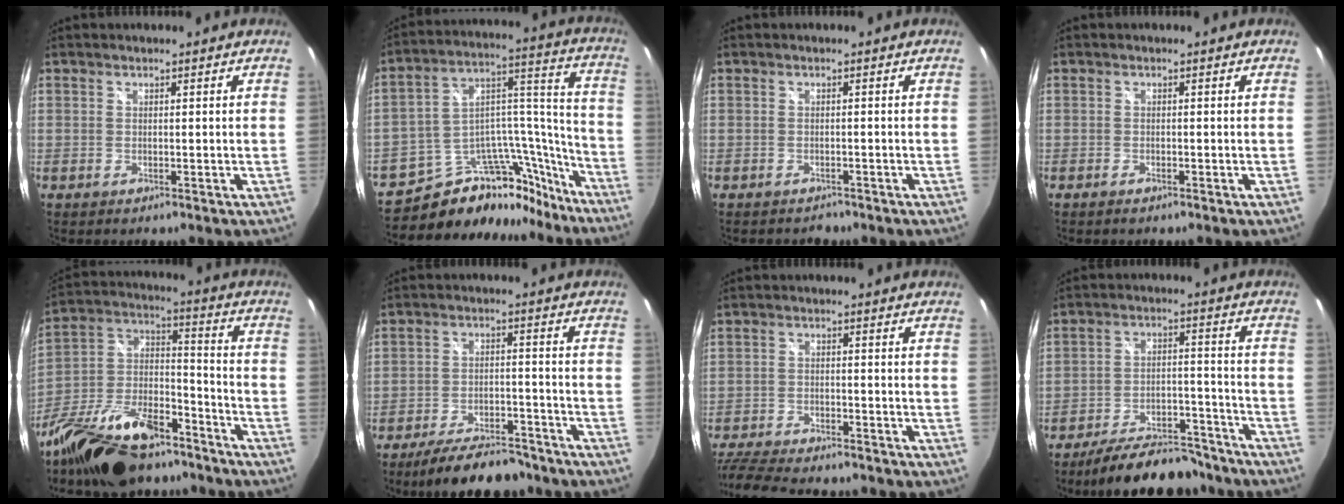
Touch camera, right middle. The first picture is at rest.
{"total": 22.9, "force": [-18.8, 10.3, 8.0], "torque": [-0.123, 0.079, -0.270]}
{"total": 1.9, "force": [-1.7, 0.8, 0.3], "torque": [-0.007, -0.004, -0.023]}
{"total": 1.1, "force": [-0.9, 0.4, 0.5], "torque": [-0.011, -0.003, -0.018]}
{"total": 23.1, "force": [-16.0, 10.1, 13.2], "torque": [-0.261, 0.008, -0.265]}
{"total": 14.5, "force": [-12.2, 4.6, 6.3], "torque": [-0.122, 0.006, -0.170]}
{"total": 16.1, "force": [-13.8, 3.9, 7.3], "torque": [-0.165, -0.030, -0.219]}
{"total": 17.6, "force": [-15.2, 5.3, 7.0], "torque": [-0.126, 0.011, -0.205]}